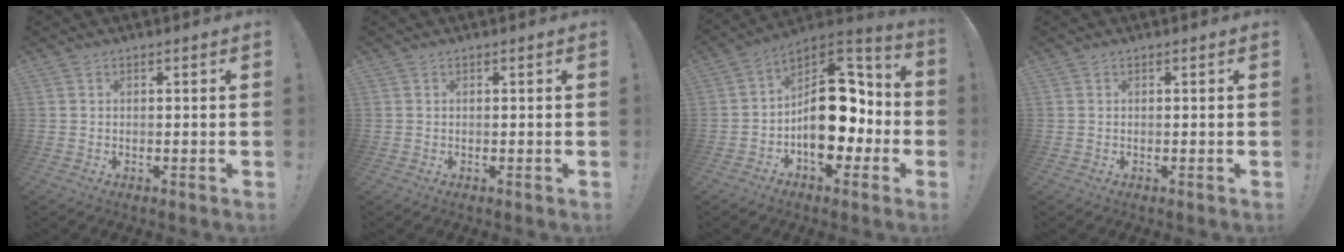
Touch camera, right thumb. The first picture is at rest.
{"total": 0.0}
{"total": 19.2, "force": [-2.4, 12.8, 14.2], "torque": [-0.193, 0.021, -0.025]}
{"total": 0.0}